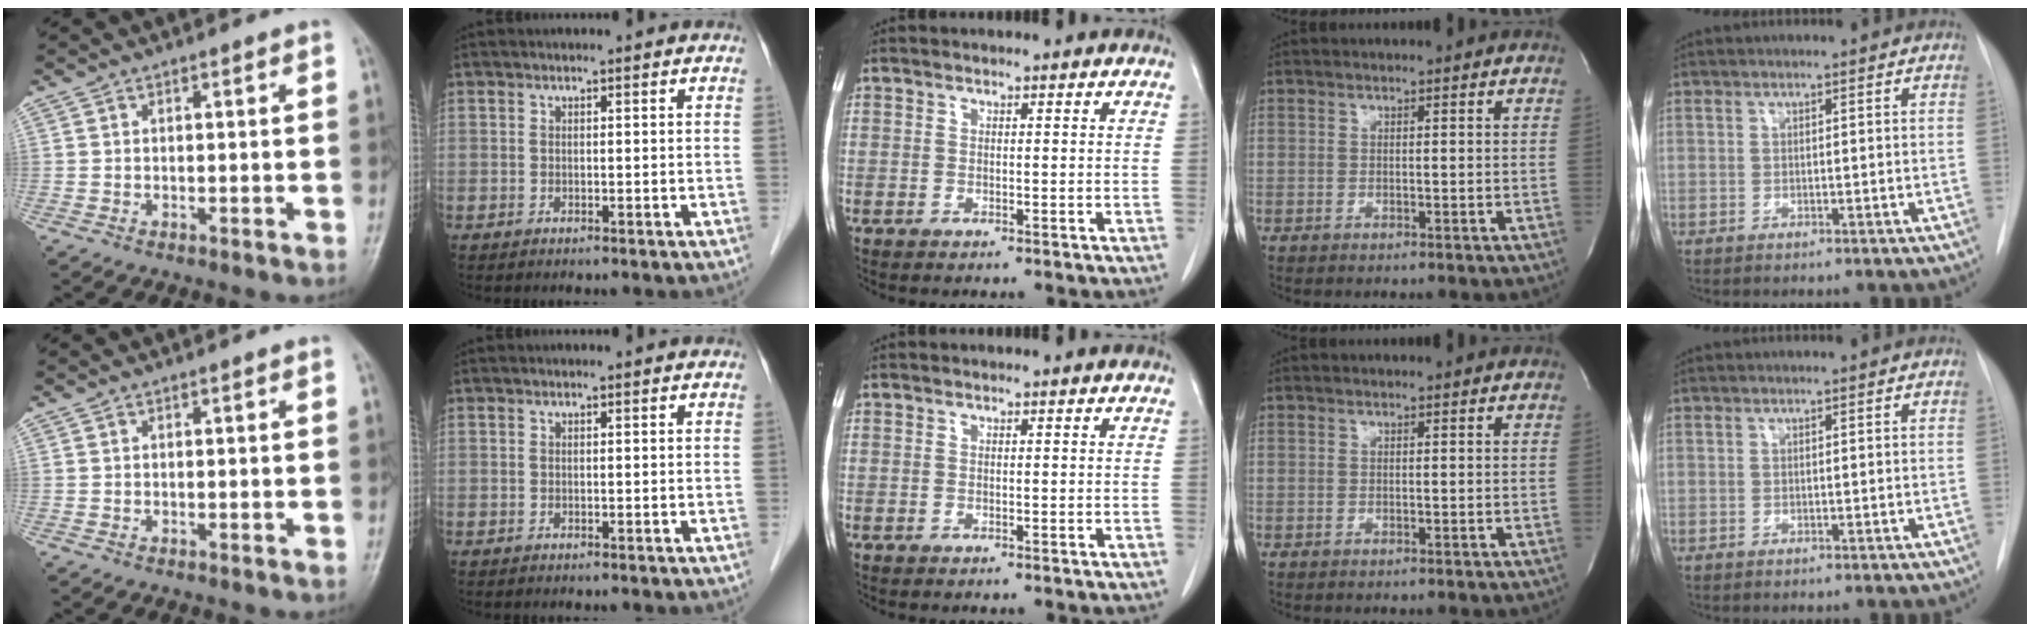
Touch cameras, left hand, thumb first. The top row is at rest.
{}